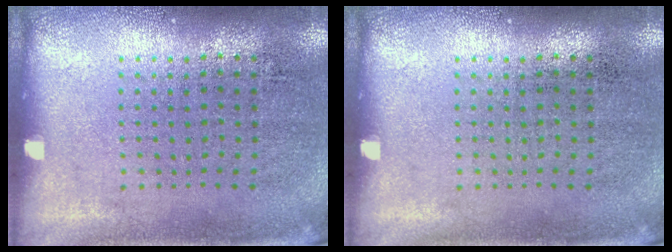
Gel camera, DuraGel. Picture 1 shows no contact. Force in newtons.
{"total": 0.0}